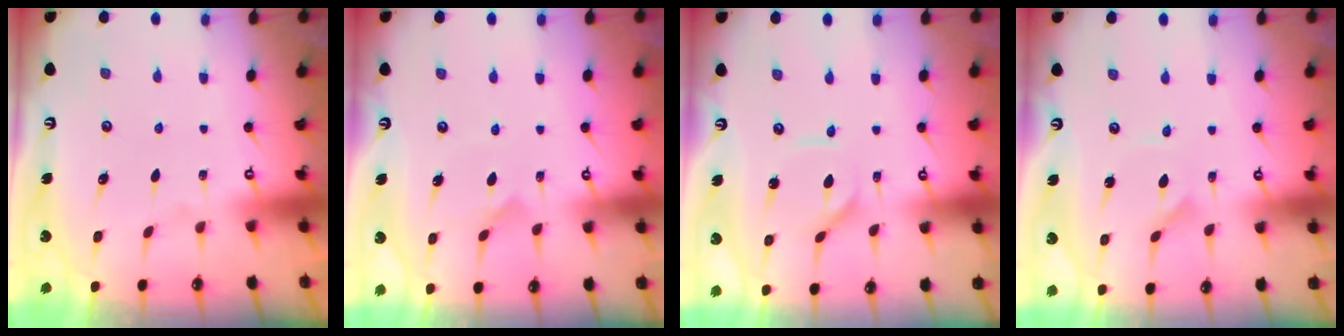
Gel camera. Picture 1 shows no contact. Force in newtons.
{"total": 7.0, "press": 7.0, "slide": 0.6}
{"total": 2.2, "press": 2.2, "slide": 0.4}
{"total": 1.4, "press": 1.4, "slide": 0.2}